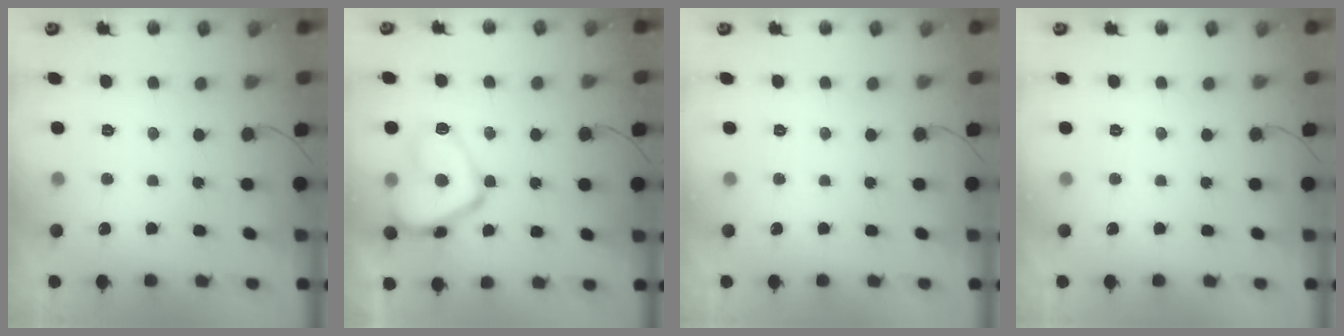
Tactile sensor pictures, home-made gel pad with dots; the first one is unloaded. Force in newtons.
{"total": 13.2, "press": 13.2, "slide": 1.2}
{"total": 0.0}
{"total": 0.0}